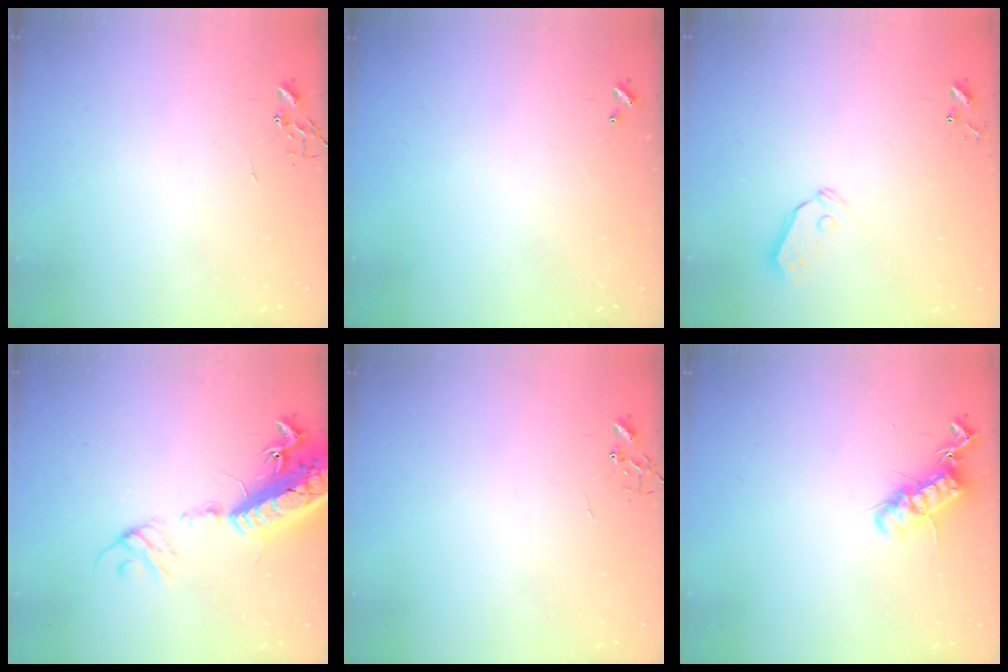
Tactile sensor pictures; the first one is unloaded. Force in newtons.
{"total": 0.0}
{"total": 4.4, "press": 4.3, "slide": 0.5}
{"total": 22.7, "press": 22.1, "slide": 4.9}
{"total": 0.0}
{"total": 13.0, "press": 13.0, "slide": 0.3}